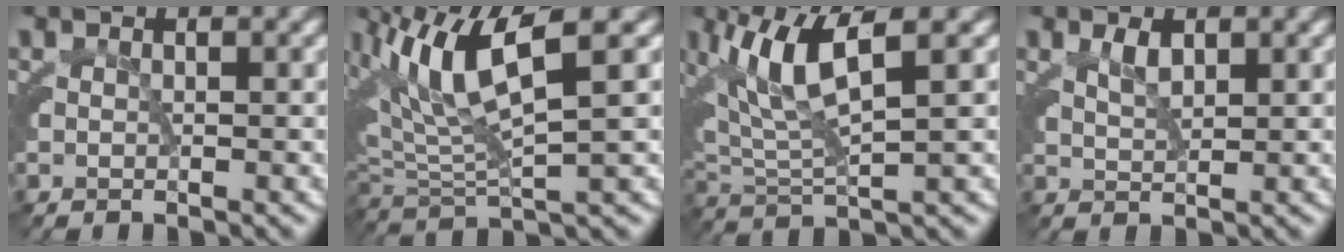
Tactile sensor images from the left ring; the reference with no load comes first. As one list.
[{"total": 7.2, "force": [2.4, 3.3, 5.9], "torque": [-0.118, 0.006, 0.042]}, {"total": 6.7, "force": [2.6, 2.7, 5.5], "torque": [-0.106, 0.009, 0.043]}, {"total": 0.6, "force": [0.3, -0.2, 0.5], "torque": [-0.008, -0.007, 0.013]}]